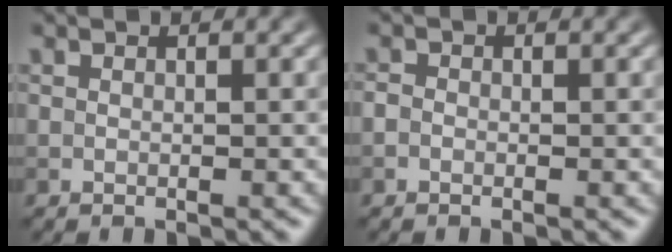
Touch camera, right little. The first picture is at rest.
{"total": 0.6, "force": [-0.4, 0.4, 0.2], "torque": [-0.003, -0.001, -0.010]}